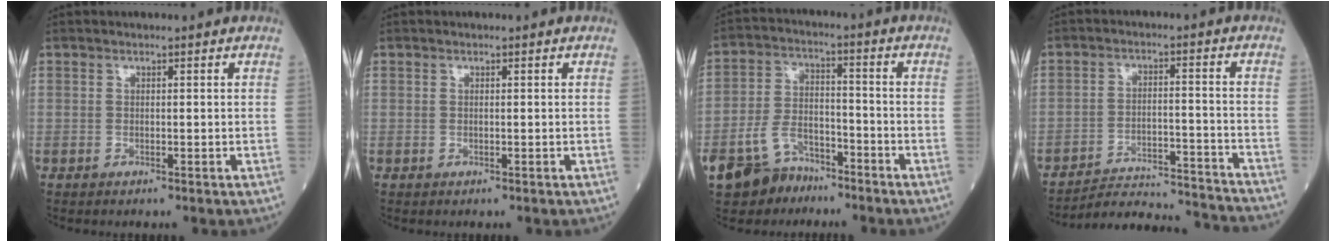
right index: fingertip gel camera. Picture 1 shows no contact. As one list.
[{"total": 0.0}, {"total": 10.7, "force": [-7.9, 6.0, 4.0], "torque": [-0.087, 0.002, -0.137]}, {"total": 15.3, "force": [-15.2, -0.2, 2.1], "torque": [-0.017, 0.009, -0.213]}]